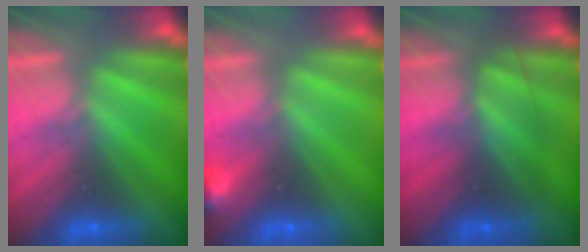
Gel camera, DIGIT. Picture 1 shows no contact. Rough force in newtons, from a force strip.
{"total": 2.9}
{"total": 2.4}